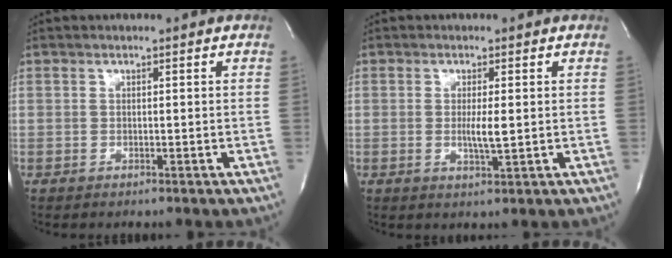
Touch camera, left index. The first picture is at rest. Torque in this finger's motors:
{"motor_torque": [0.42, 0.10, 0.06, 0.03]}